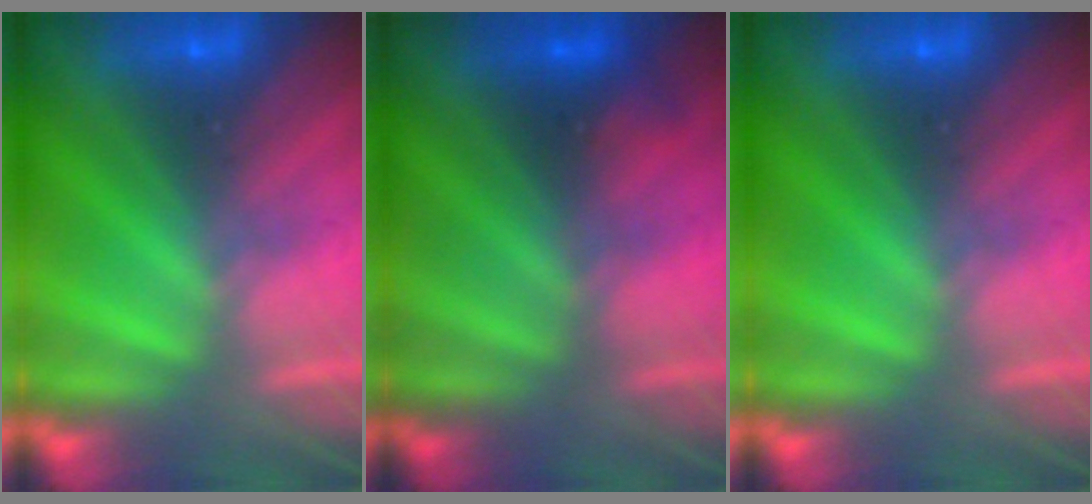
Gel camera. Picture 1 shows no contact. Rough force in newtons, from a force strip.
{"total": 1.9}
{"total": 0.0}